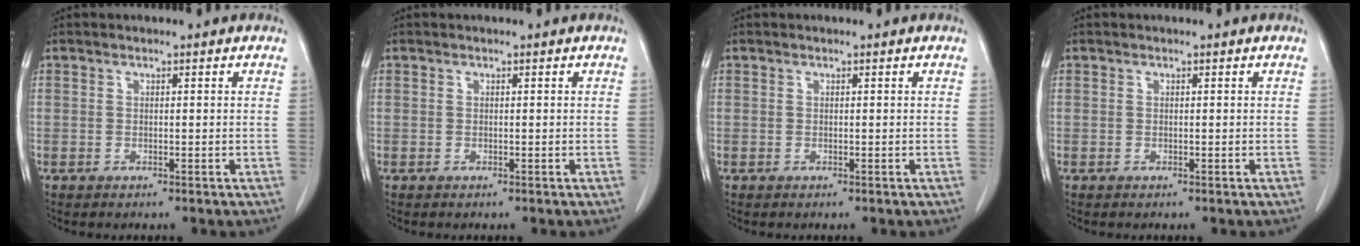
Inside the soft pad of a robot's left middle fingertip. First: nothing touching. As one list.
[{"total": 0.0}, {"total": 0.0}, {"total": 0.0}]